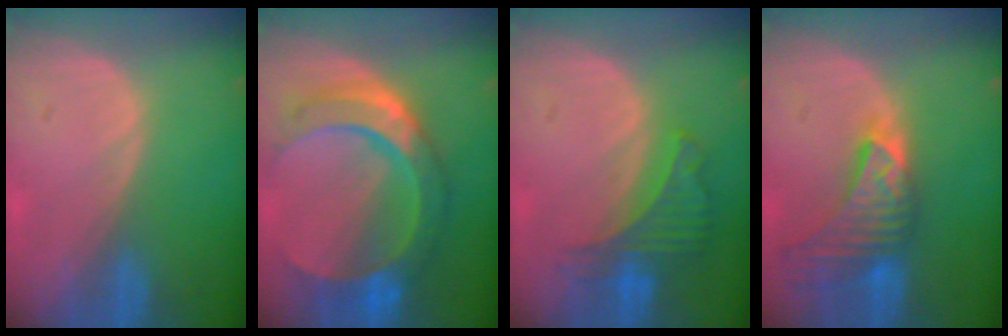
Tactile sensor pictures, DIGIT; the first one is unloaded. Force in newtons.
{"total": 10.9, "press": 10.8, "slide": 1.1}
{"total": 6.3, "press": 5.9, "slide": 2.3}
{"total": 9.0, "press": 8.1, "slide": 3.9}